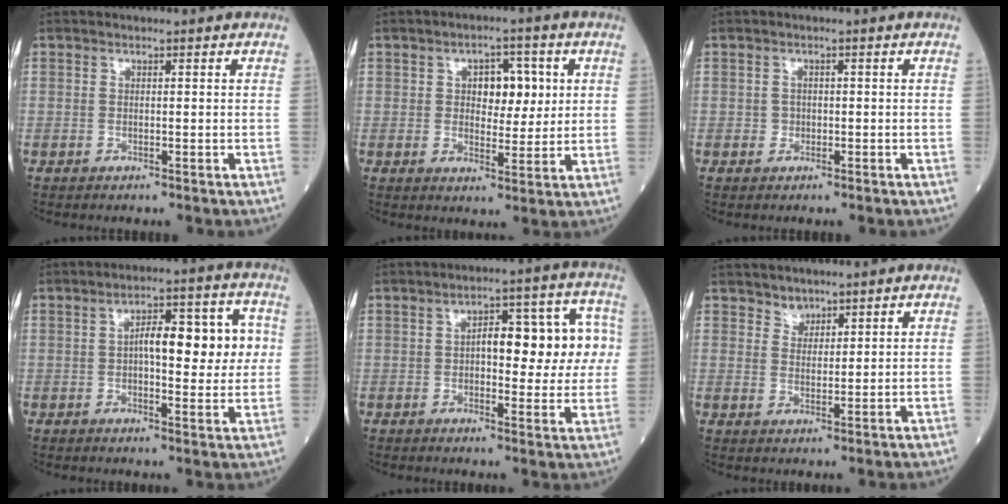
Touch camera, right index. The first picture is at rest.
{"total": 6.2, "force": [1.6, 3.4, 5.0], "torque": [-0.068, 0.010, 0.026]}
{"total": 1.0, "force": [-0.3, 0.9, 0.2], "torque": [-0.002, 0.004, -0.006]}
{"total": 10.4, "force": [1.2, 3.5, 9.7], "torque": [-0.140, 0.028, 0.016]}
{"total": 11.4, "force": [1.1, 4.4, 10.5], "torque": [-0.132, 0.040, 0.017]}
{"total": 2.2, "force": [1.9, 1.1, 0.1], "torque": [0.001, -0.004, 0.031]}